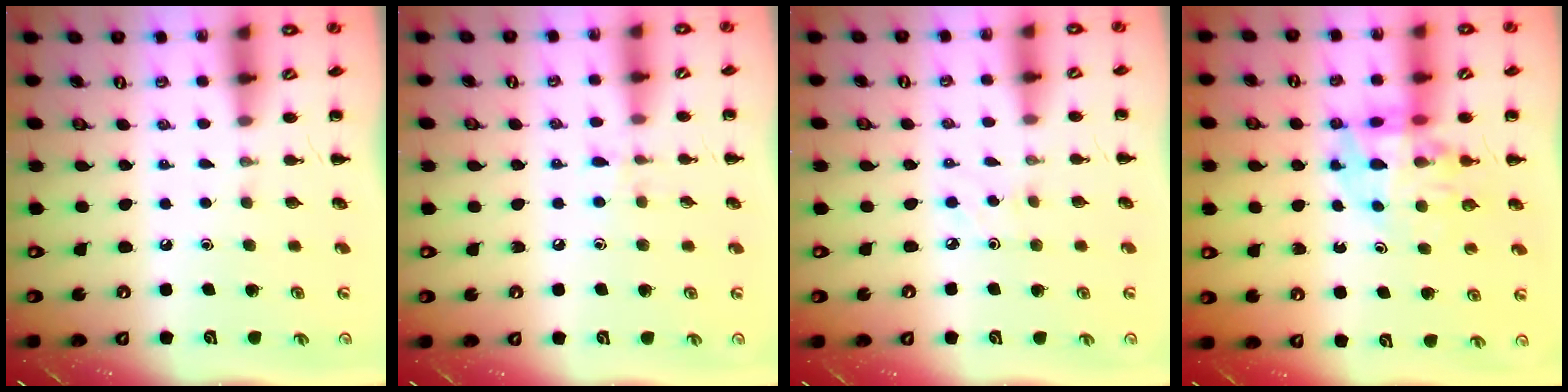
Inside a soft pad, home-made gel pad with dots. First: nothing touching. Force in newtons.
{"total": 6.8, "press": 6.5, "slide": 2.1}
{"total": 2.5, "press": 2.3, "slide": 0.9}
{"total": 10.8, "press": 10.4, "slide": 2.8}